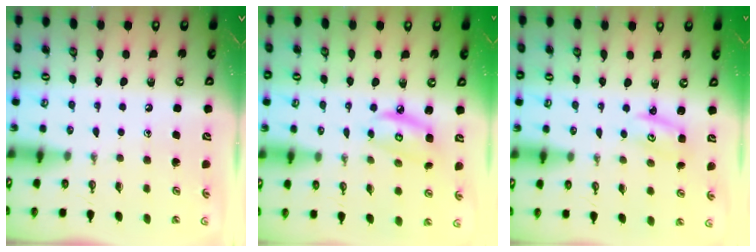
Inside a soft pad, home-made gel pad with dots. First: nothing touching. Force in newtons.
{"total": 6.7, "press": 6.6, "slide": 0.4}
{"total": 2.6, "press": 2.6, "slide": 0.1}